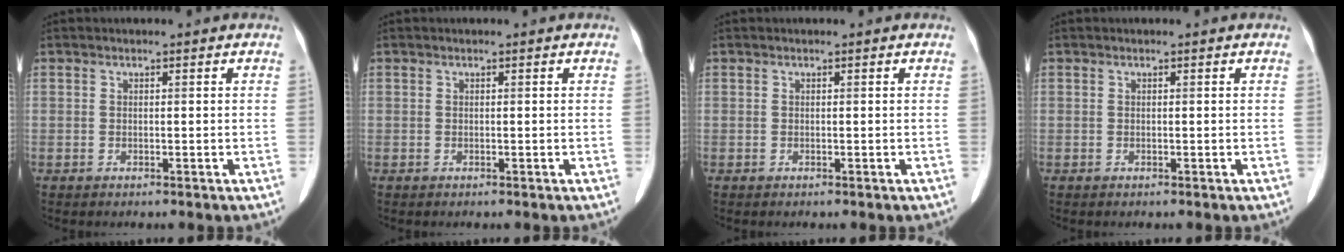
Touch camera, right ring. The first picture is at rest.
{"total": 0.0}
{"total": 0.0}
{"total": 0.0}